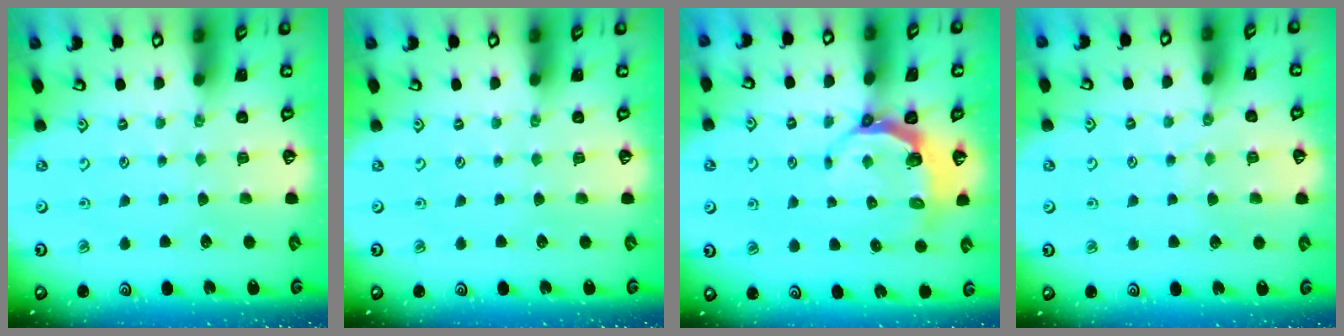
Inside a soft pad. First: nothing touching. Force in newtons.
{"total": 0.0}
{"total": 5.9, "press": 5.2, "slide": 2.9}
{"total": 5.7, "press": 5.7, "slide": 0.6}